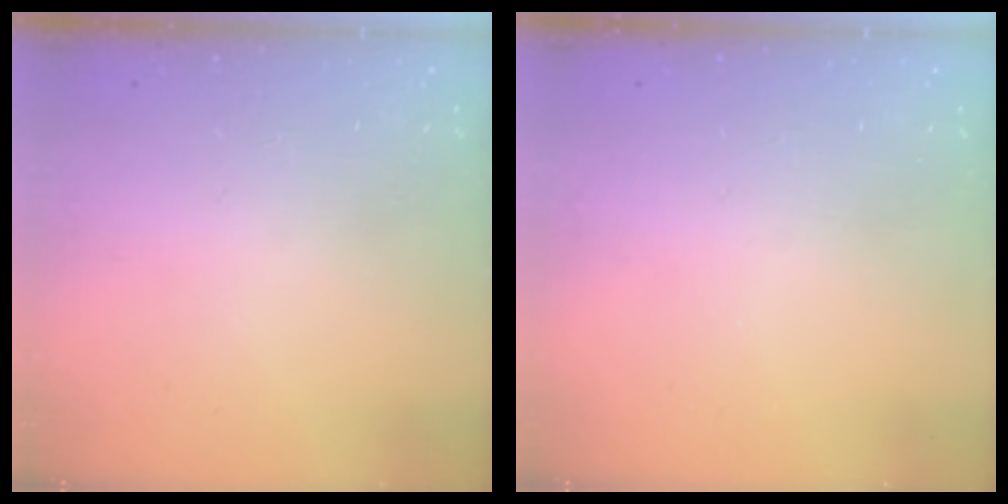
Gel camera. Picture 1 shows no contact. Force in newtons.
{"total": 0.0}